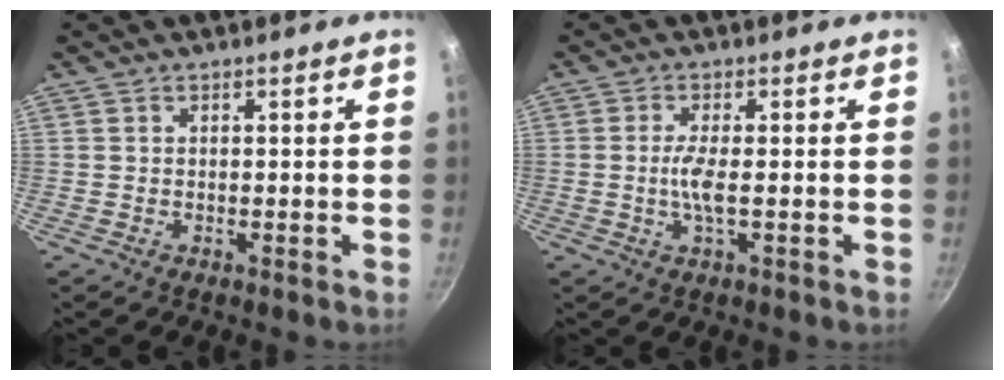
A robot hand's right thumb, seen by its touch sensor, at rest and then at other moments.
{"total": 3.7, "force": [-0.4, 0.7, 3.7], "torque": [-0.084, 0.001, -0.010]}